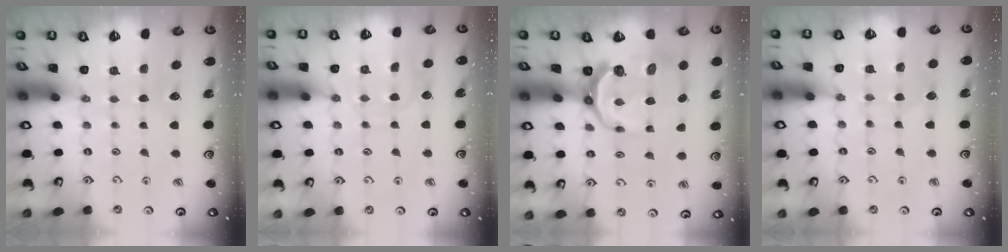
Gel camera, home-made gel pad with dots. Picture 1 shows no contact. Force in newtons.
{"total": 6.3, "press": 6.3, "slide": 0.6}
{"total": 10.2, "press": 9.4, "slide": 3.9}
{"total": 6.7, "press": 6.7, "slide": 0.4}